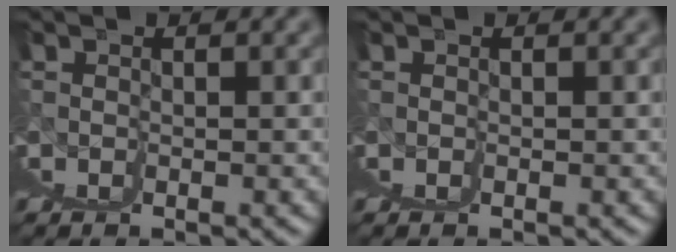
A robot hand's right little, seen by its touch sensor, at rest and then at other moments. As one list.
[{"total": 0.0}]